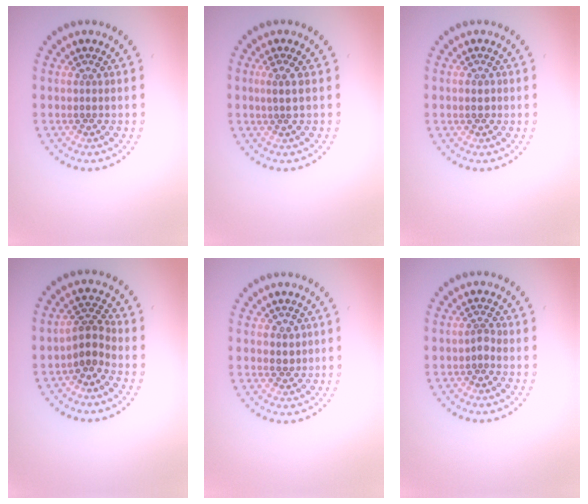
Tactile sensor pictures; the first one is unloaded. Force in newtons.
{"total": 1.5, "press": 1.2, "slide": 0.8}
{"total": 1.1, "press": 1.0, "slide": 0.3}
{"total": 2.6, "press": 2.0, "slide": 1.7}
{"total": 1.3, "press": 1.2, "slide": 0.4}
{"total": 1.0, "press": 0.7, "slide": 0.7}